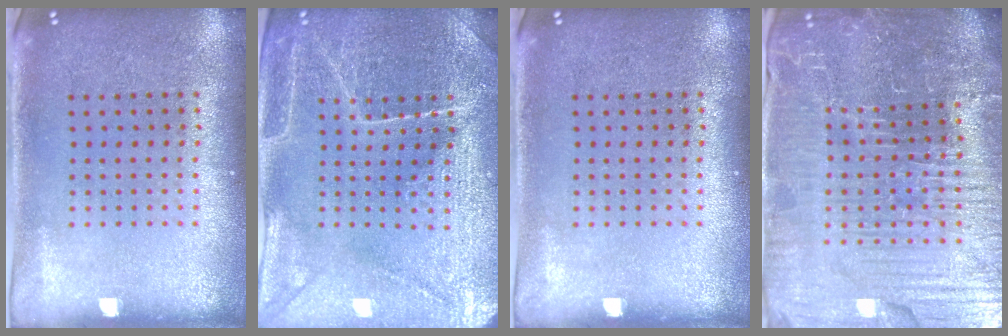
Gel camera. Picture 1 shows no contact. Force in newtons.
{"total": 4.0, "press": 3.9, "slide": 1.1}
{"total": 0.0}
{"total": 6.7, "press": 6.0, "slide": 3.0}